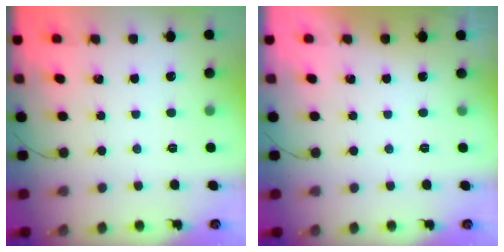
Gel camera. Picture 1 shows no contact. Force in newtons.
{"total": 0.0}